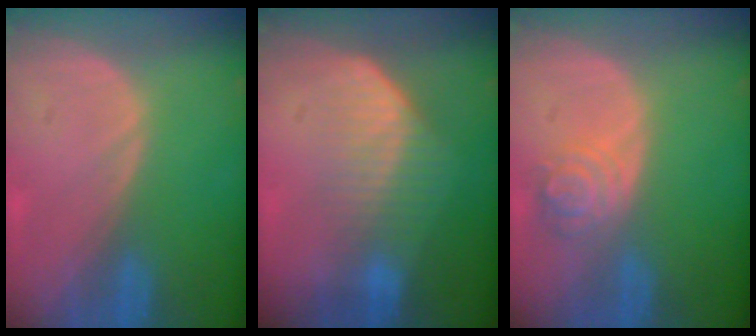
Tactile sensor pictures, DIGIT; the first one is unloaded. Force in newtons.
{"total": 7.4, "press": 6.2, "slide": 4.0}
{"total": 4.3, "press": 4.3, "slide": 0.4}